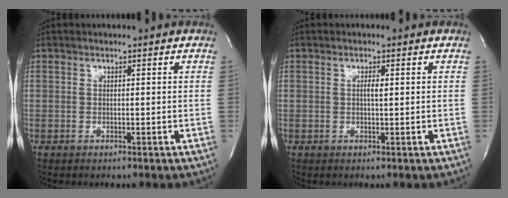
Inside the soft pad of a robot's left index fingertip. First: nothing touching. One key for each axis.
{"total": 1.1, "fx": 0.1, "fy": 0.2, "fz": 1.1, "tx": -0.023, "ty": 0.002, "tz": 0.001}